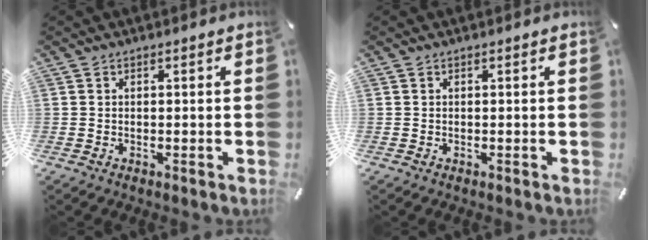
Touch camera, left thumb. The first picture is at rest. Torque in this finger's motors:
{"motor_torque": [-0.09, 0.09, -0.06, 0.07, 0.00]}